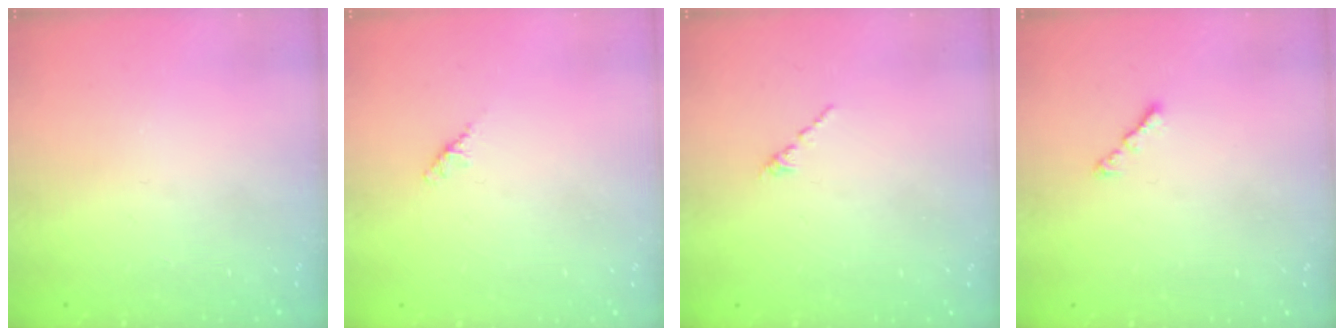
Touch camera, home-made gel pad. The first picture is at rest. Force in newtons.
{"total": 1.8, "press": 1.7, "slide": 0.6}
{"total": 0.6, "press": 0.5, "slide": 0.3}
{"total": 1.6, "press": 1.5, "slide": 0.5}